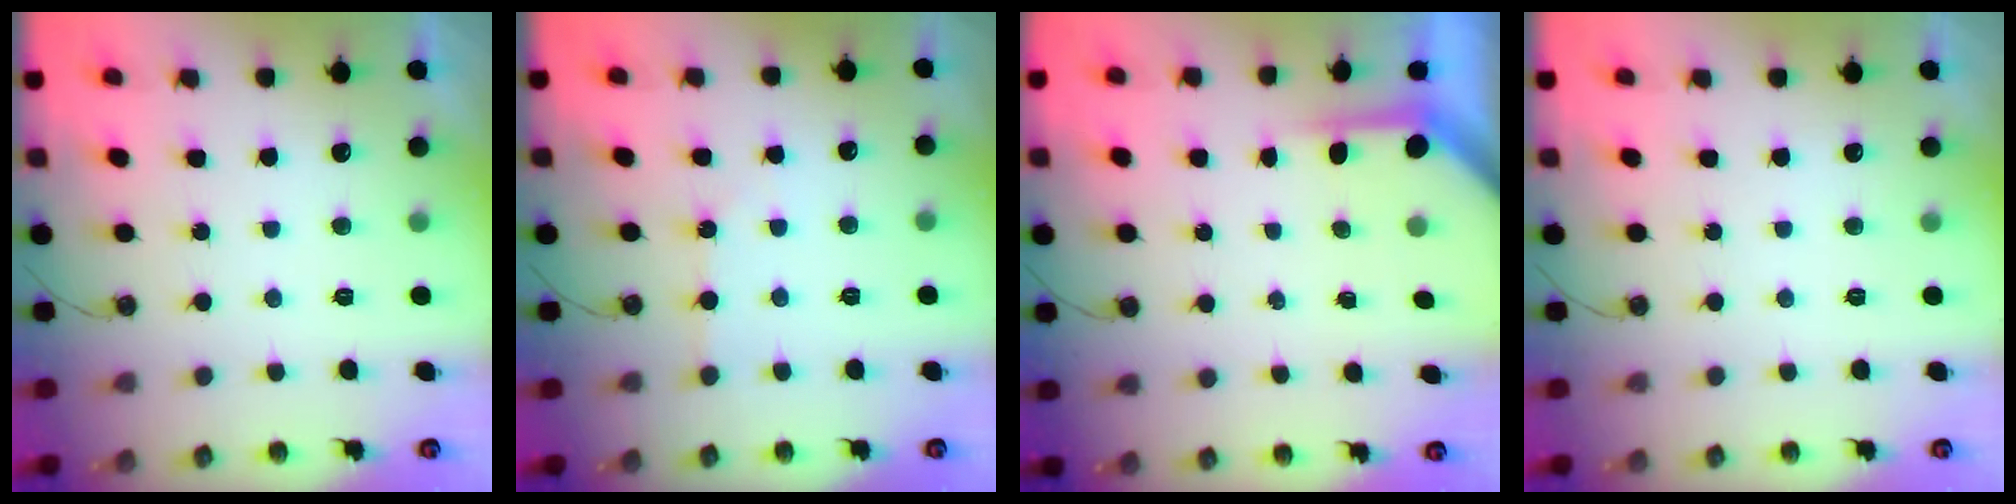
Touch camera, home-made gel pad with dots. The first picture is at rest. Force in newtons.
{"total": 1.9, "press": 1.8, "slide": 0.4}
{"total": 3.8, "press": 3.8, "slide": 0.3}
{"total": 0.0}